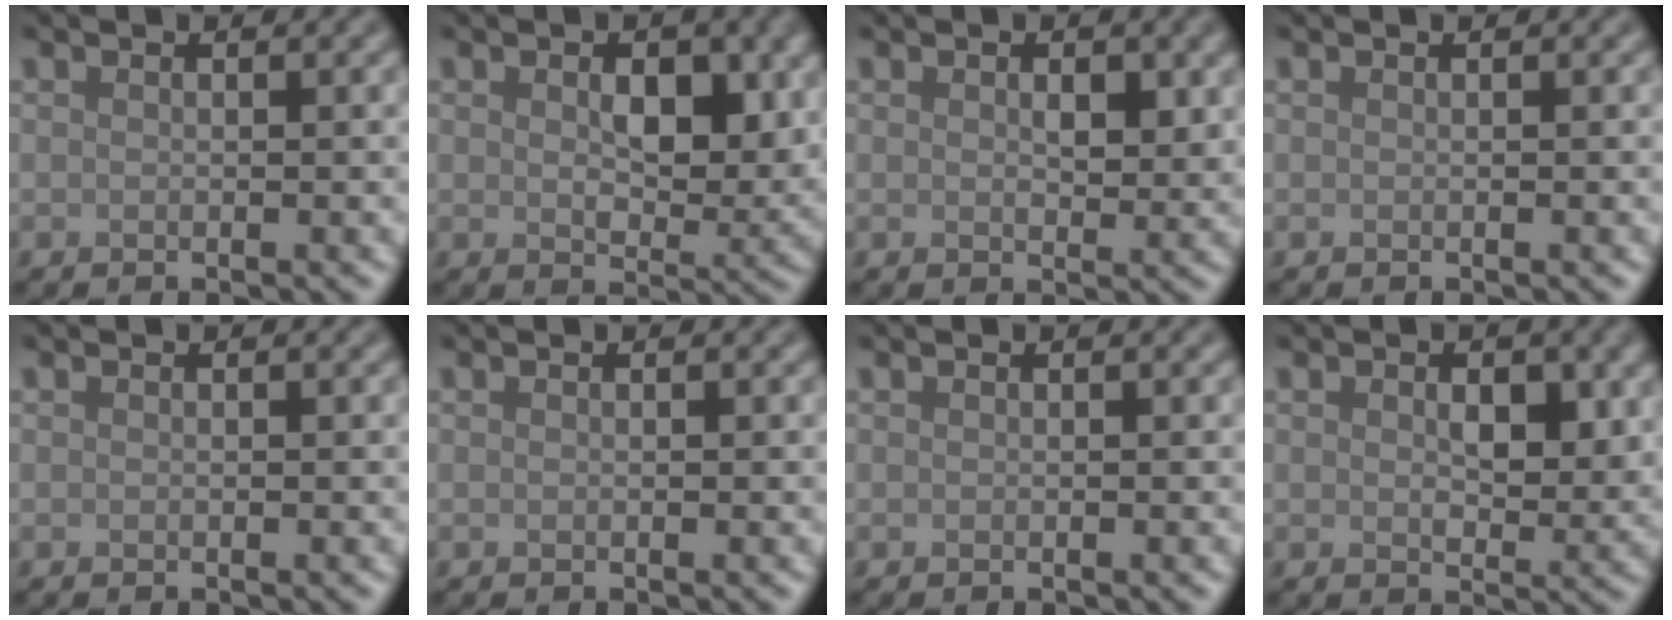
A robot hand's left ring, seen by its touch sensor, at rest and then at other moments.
{"total": 5.1, "force": [1.0, 3.1, 3.9], "torque": [-0.055, -0.013, 0.019]}
{"total": 2.4, "force": [0.6, 1.4, 1.9], "torque": [-0.025, -0.006, 0.013]}
{"total": 0.0}
{"total": 0.0}
{"total": 0.0}
{"total": 0.0}
{"total": 3.6, "force": [0.7, 2.1, 2.8], "torque": [-0.042, -0.008, 0.015]}